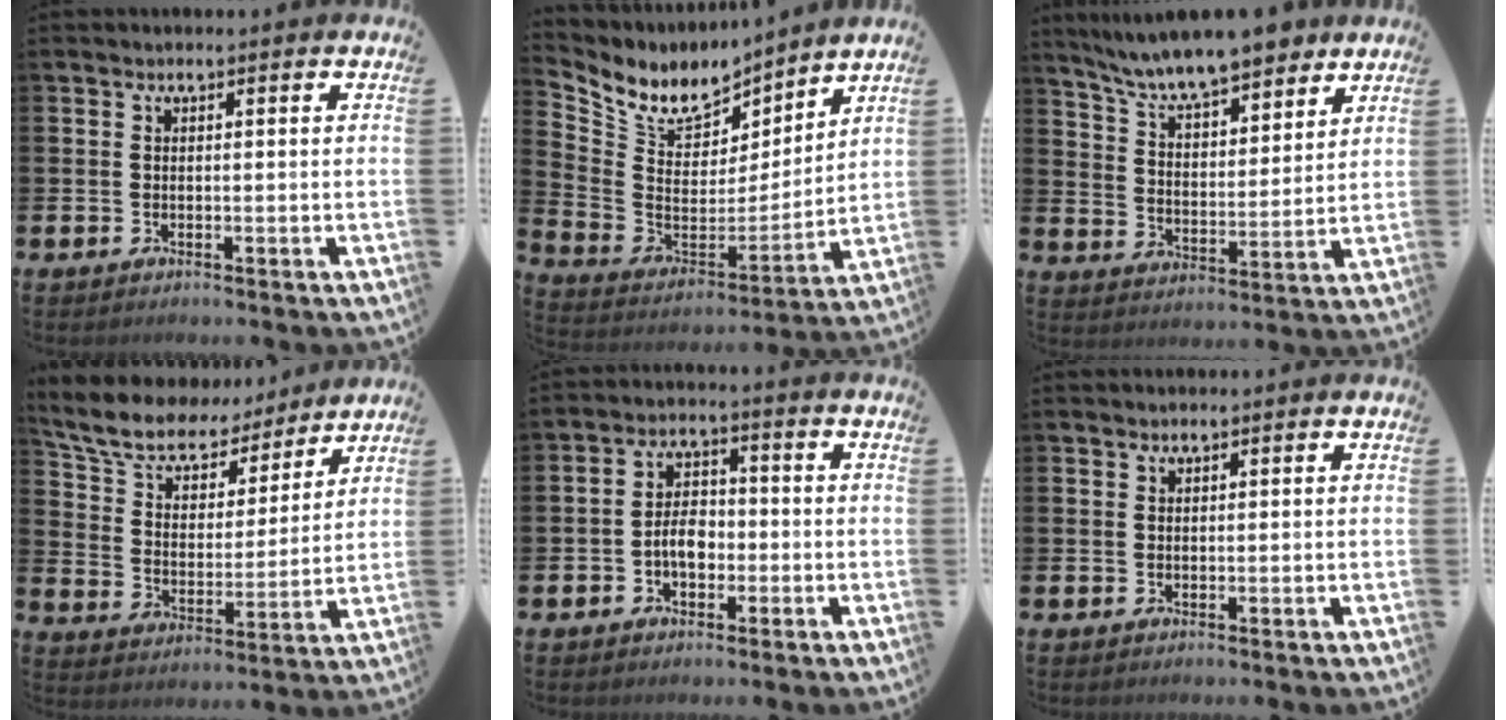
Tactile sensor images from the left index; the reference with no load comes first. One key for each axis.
{"total": 8.3, "fx": 7.4, "fy": 3.6, "fz": 1.2, "tx": -0.080, "ty": -0.053, "tz": 0.136}
{"total": 9.2, "fx": 8.4, "fy": 1.6, "fz": 3.5, "tx": -0.097, "ty": -0.046, "tz": 0.149}
{"total": 9.2, "fx": 8.2, "fy": 3.6, "fz": 2.0, "tx": -0.091, "ty": -0.053, "tz": 0.149}
{"total": 4.3, "fx": -1.2, "fy": 2.7, "fz": 3.1, "tx": -0.049, "ty": 0.004, "tz": -0.025}
{"total": 0.7, "fx": 0.7, "fy": 0.1, "fz": 0.0, "tx": 0.000, "ty": 0.001, "tz": 0.014}